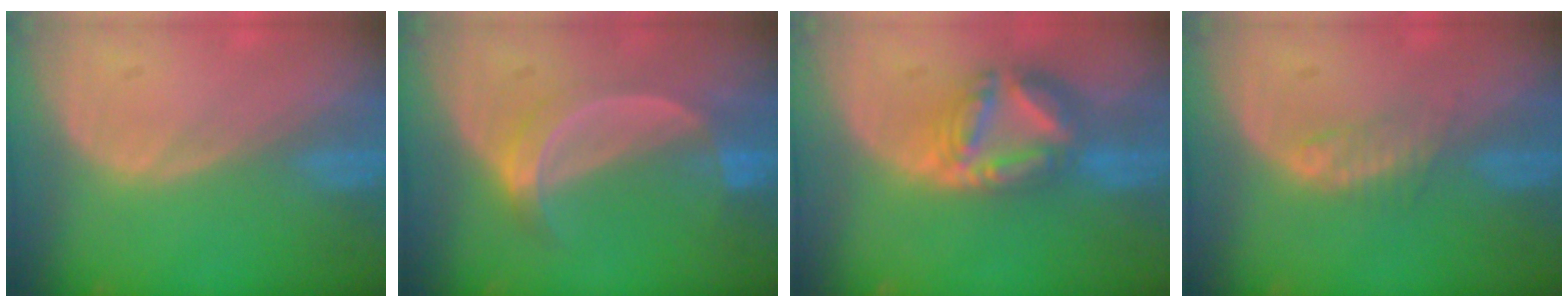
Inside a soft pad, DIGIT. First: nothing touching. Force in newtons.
{"total": 5.2, "press": 4.9, "slide": 1.6}
{"total": 8.2, "press": 7.1, "slide": 4.1}
{"total": 2.3, "press": 2.3, "slide": 0.2}